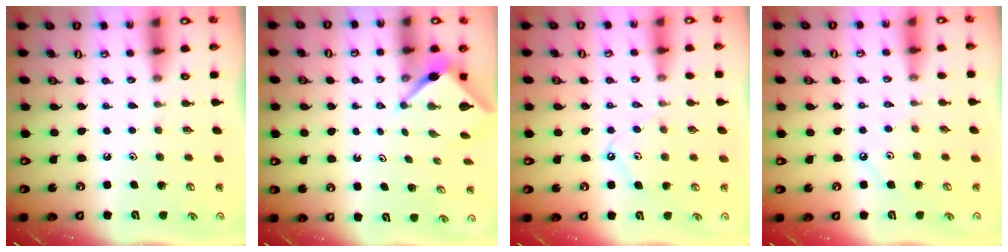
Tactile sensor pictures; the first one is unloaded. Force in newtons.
{"total": 3.1, "press": 3.1, "slide": 0.2}
{"total": 6.8, "press": 6.7, "slide": 0.8}
{"total": 2.6, "press": 2.6, "slide": 0.4}